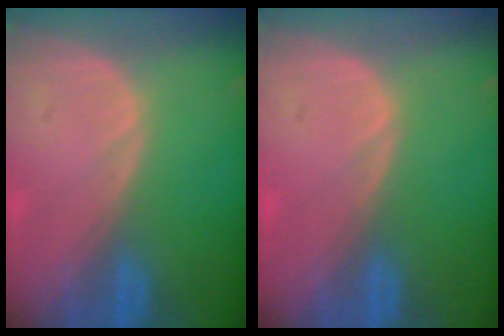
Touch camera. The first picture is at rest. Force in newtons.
{"total": 0.7, "press": 0.1, "slide": 0.7}